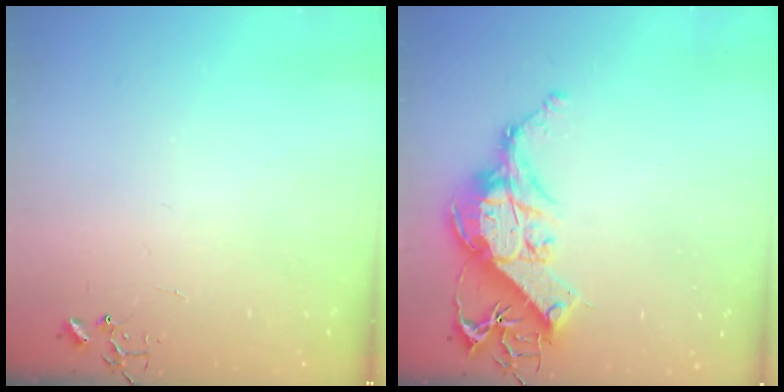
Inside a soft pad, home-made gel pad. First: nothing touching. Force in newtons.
{"total": 15.3, "press": 15.1, "slide": 2.1}